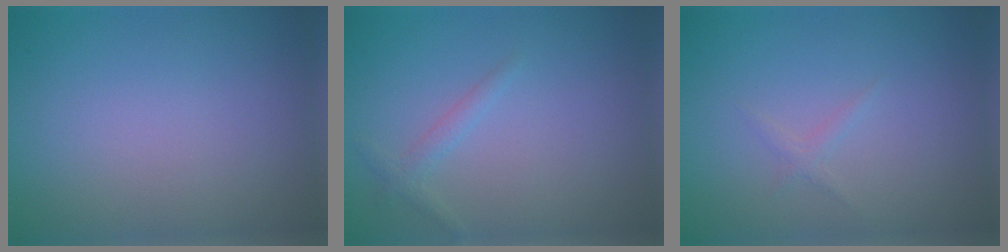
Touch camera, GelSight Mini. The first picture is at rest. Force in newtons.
{"total": 1.1, "press": 1.1, "slide": 0.0}
{"total": 0.8, "press": 0.8, "slide": 0.1}